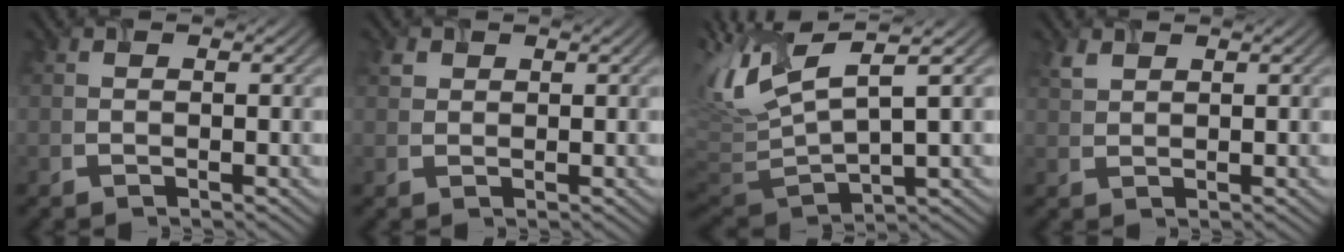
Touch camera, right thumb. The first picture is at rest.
{"total": 0.7, "force": [0.5, 0.5, 0.0], "torque": [-0.001, 0.006, 0.014]}
{"total": 9.7, "force": [3.1, 2.7, 8.8], "torque": [-0.214, 0.014, 0.067]}
{"total": 1.3, "force": [1.1, 0.5, 0.5], "torque": [-0.020, 0.008, 0.031]}